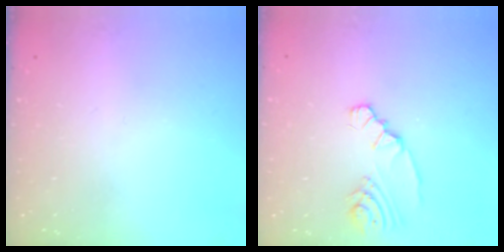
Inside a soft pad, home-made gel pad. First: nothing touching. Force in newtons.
{"total": 5.2, "press": 5.1, "slide": 0.1}